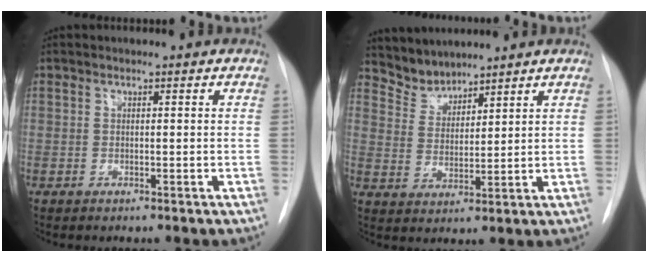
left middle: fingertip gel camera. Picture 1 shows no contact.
{"total": 4.8, "force": [4.6, 1.3, -0.4], "torque": [0.010, 0.005, 0.098]}